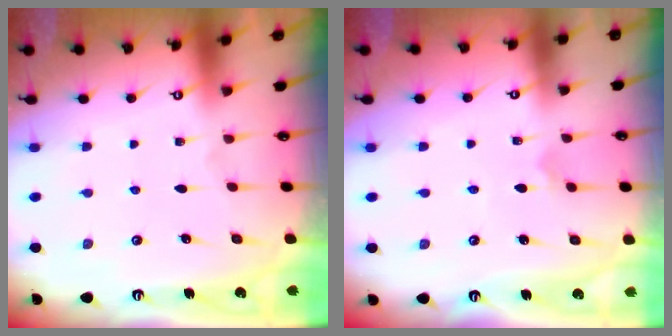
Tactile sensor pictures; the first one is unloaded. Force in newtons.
{"total": 2.7, "press": 2.7, "slide": 0.3}